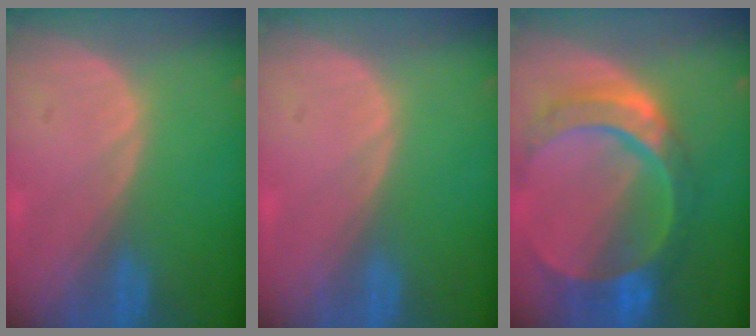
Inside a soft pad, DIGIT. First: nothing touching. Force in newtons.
{"total": 0.0}
{"total": 11.0, "press": 9.3, "slide": 5.9}